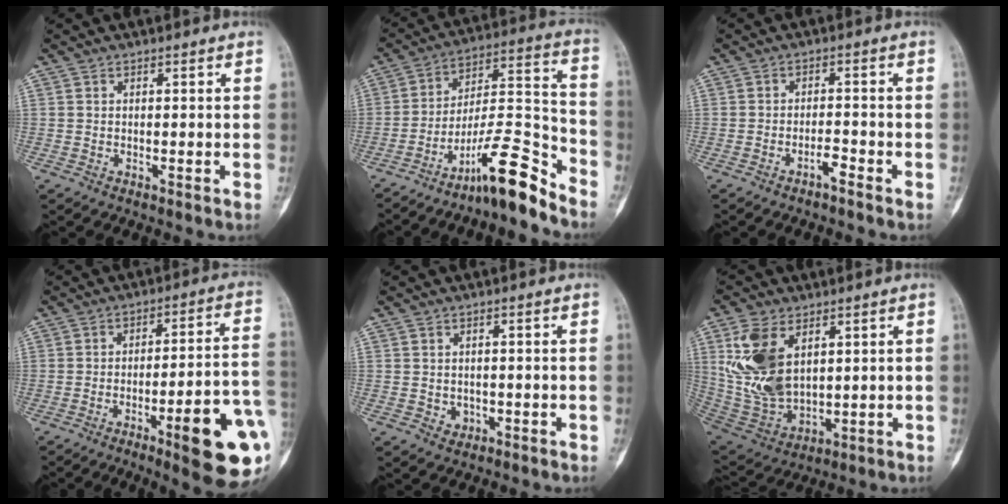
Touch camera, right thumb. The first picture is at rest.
{"total": 14.5, "force": [-11.0, 2.1, 9.1], "torque": [-0.141, 0.111, -0.185]}
{"total": 2.1, "force": [-1.7, 0.4, 1.3], "torque": [-0.020, 0.016, -0.030]}
{"total": 18.4, "force": [-6.4, 3.5, 16.9], "torque": [-0.178, 0.026, -0.078]}
{"total": 1.2, "force": [-0.3, 1.1, 0.3], "torque": [0.002, 0.005, 0.000]}
{"total": 14.7, "force": [4.6, 8.9, 10.8], "torque": [-0.211, -0.019, 0.109]}